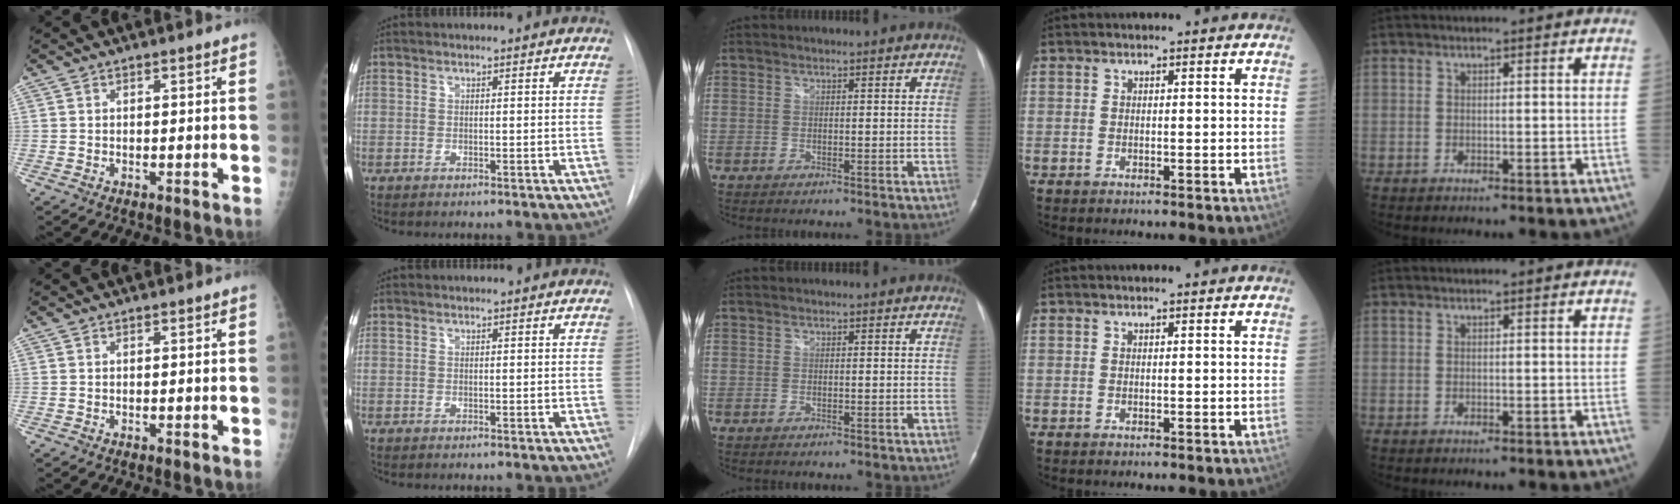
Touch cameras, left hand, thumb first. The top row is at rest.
{}